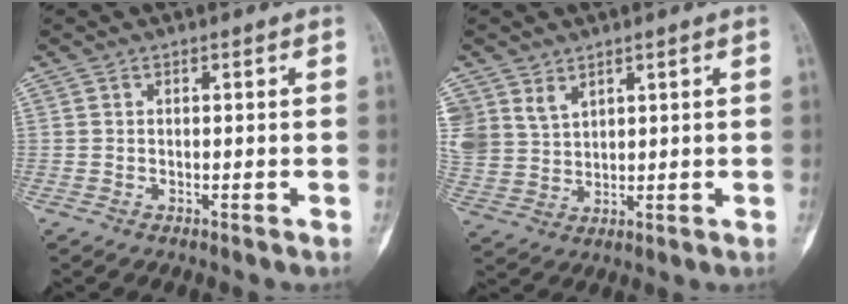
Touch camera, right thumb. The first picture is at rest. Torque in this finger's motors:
{"motor_torque": [-0.11, 2.29, 1.26, -0.18, 0.56]}